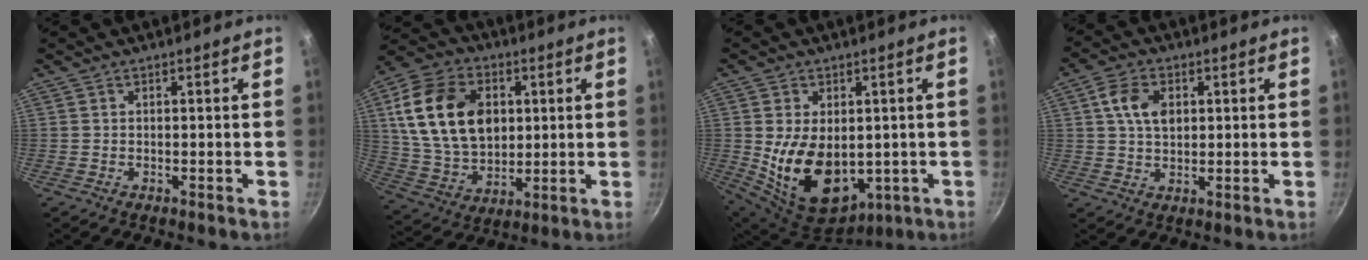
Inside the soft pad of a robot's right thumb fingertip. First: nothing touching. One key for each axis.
{"total": 20.3, "fx": 4.2, "fy": 14.2, "fz": 13.9, "tx": -0.237, "ty": -0.002, "tz": 0.081}
{"total": 16.7, "fx": -0.6, "fy": 11.2, "fz": 12.4, "tx": -0.201, "ty": -0.023, "tz": 0.019}
{"total": 7.1, "fx": 1.7, "fy": 4.7, "fz": 5.0, "tx": -0.084, "ty": 0.001, "tz": 0.028}